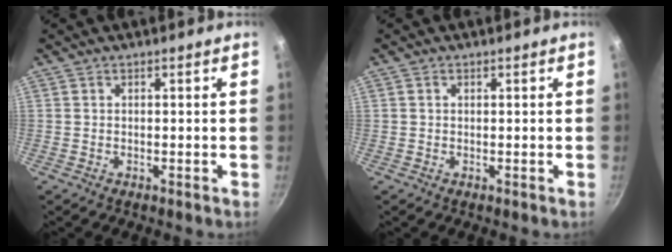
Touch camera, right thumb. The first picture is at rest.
{"total": 0.6, "force": [0.2, 0.5, 0.3], "torque": [-0.005, 0.003, 0.003]}